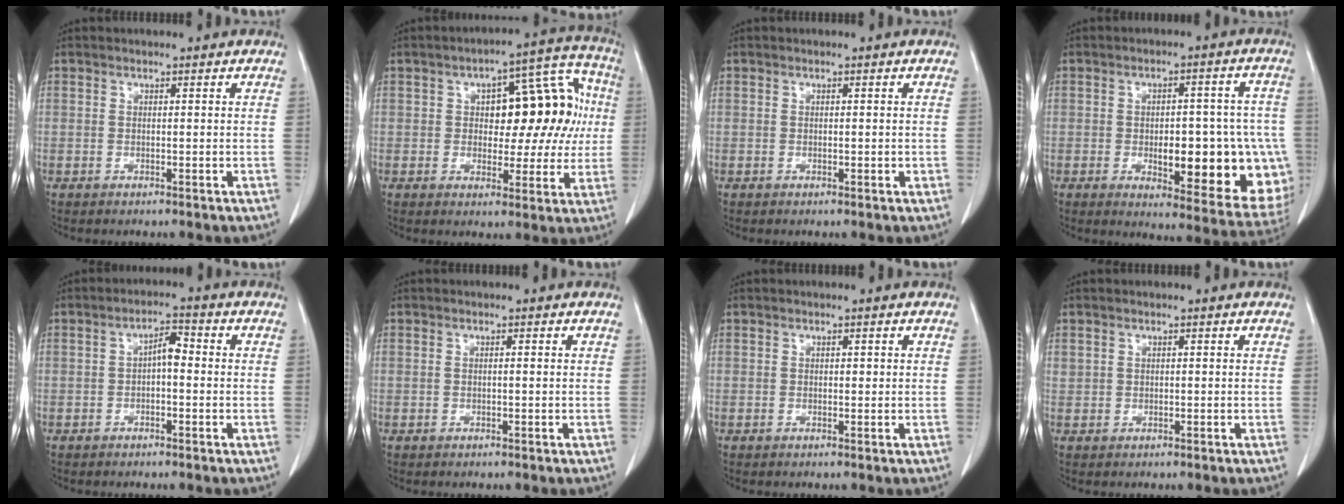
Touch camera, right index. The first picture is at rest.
{"total": 13.8, "force": [1.7, 6.8, 11.9], "torque": [-0.135, 0.052, 0.027]}
{"total": 0.7, "force": [-0.1, 0.4, 0.6], "torque": [-0.008, -0.001, 0.000]}
{"total": 17.6, "force": [-3.8, 6.4, 15.9], "torque": [-0.125, 0.023, -0.024]}
{"total": 3.1, "force": [-0.2, 1.2, 2.9], "torque": [-0.045, 0.015, -0.005]}
{"total": 0.0}
{"total": 0.5, "force": [0.2, 0.3, 0.3], "torque": [0.000, 0.001, 0.001]}
{"total": 0.7, "force": [0.4, 0.5, 0.1], "torque": [0.006, 0.005, 0.007]}